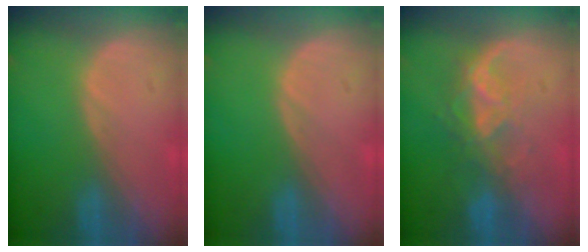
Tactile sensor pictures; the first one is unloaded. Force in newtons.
{"total": 0.0}
{"total": 6.7, "press": 6.0, "slide": 2.9}